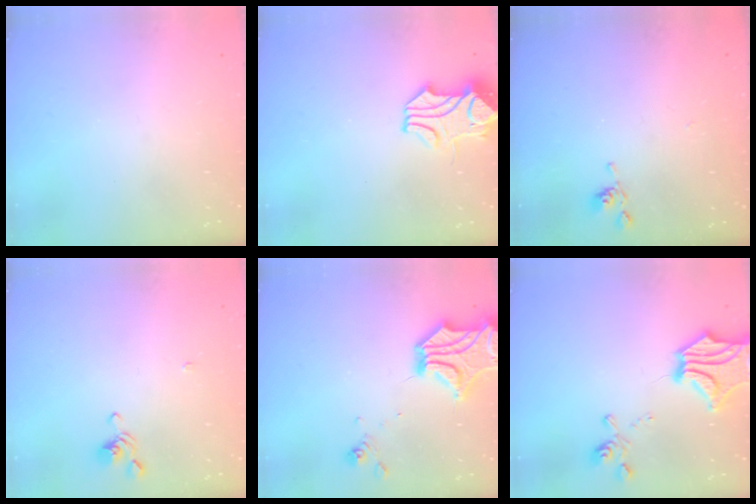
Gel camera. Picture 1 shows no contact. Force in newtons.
{"total": 2.0, "press": 1.9, "slide": 0.6}
{"total": 5.5, "press": 5.5, "slide": 0.2}
{"total": 3.2, "press": 3.1, "slide": 0.7}
{"total": 6.2, "press": 5.7, "slide": 2.4}
{"total": 5.9, "press": 5.2, "slide": 2.7}